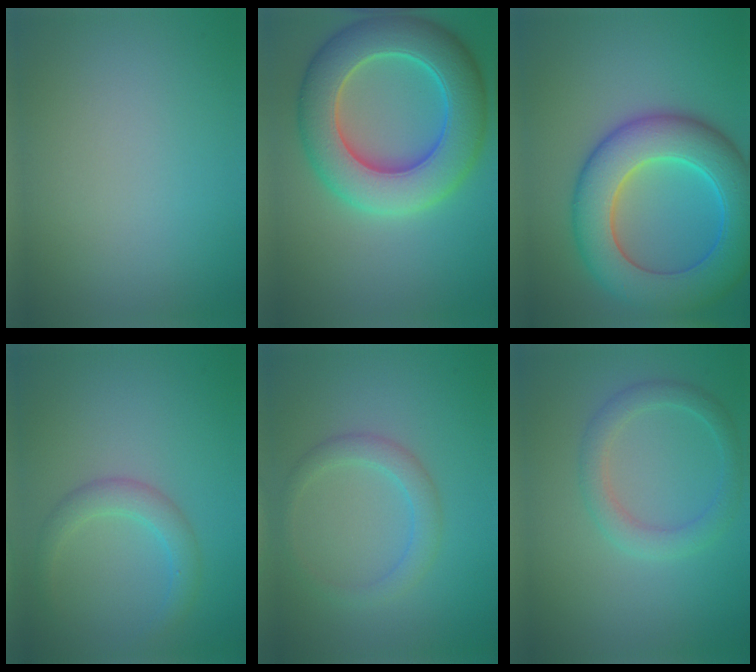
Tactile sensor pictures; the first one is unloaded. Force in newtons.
{"total": 10.1, "press": 10.1, "slide": 0.3}
{"total": 10.5, "press": 10.5, "slide": 0.3}
{"total": 2.5, "press": 2.5, "slide": 0.1}
{"total": 2.3, "press": 2.3, "slide": 0.0}
{"total": 2.7, "press": 2.7, "slide": 0.1}